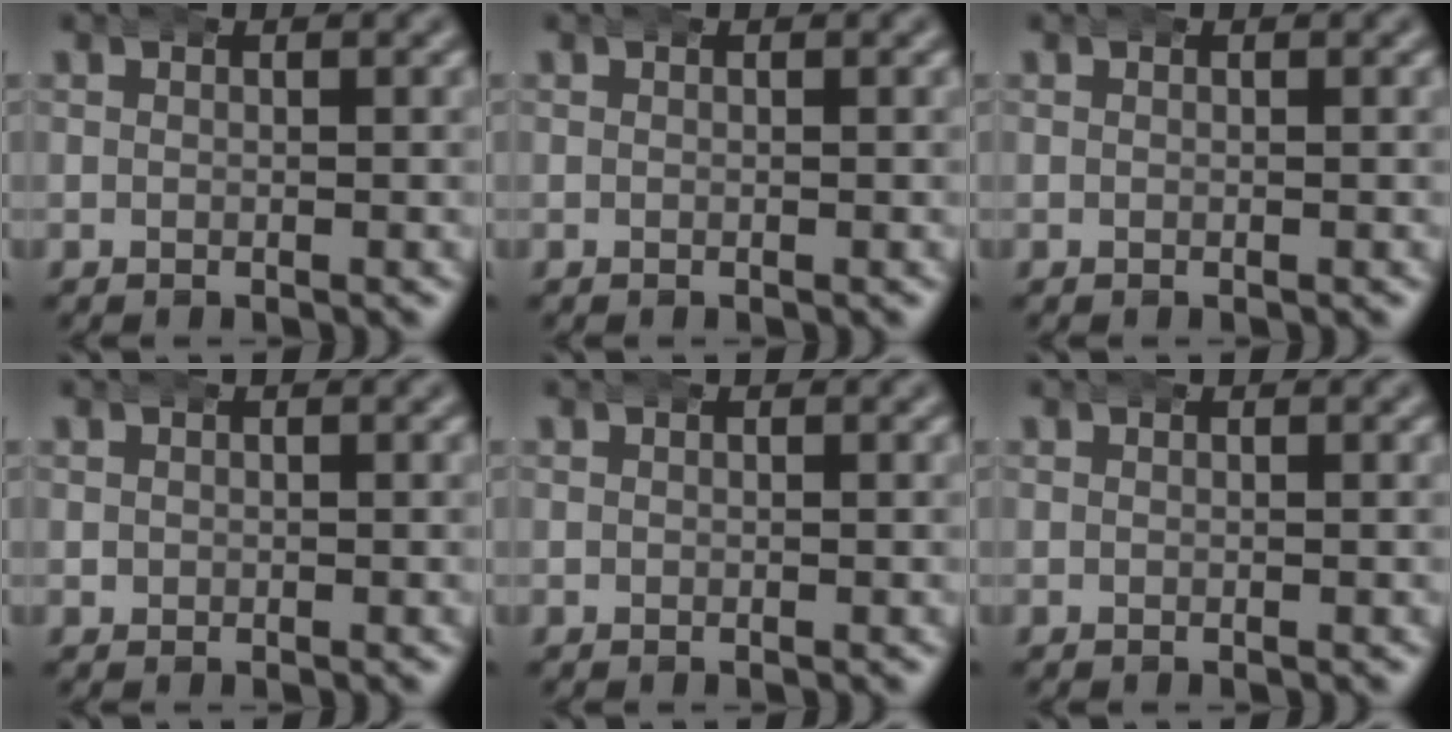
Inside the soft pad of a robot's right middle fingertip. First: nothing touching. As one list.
[{"total": 0.0}, {"total": 0.0}, {"total": 0.5, "force": [0.2, 0.5, 0.0], "torque": [-0.003, -0.002, 0.009]}, {"total": 0.0}, {"total": 0.0}]